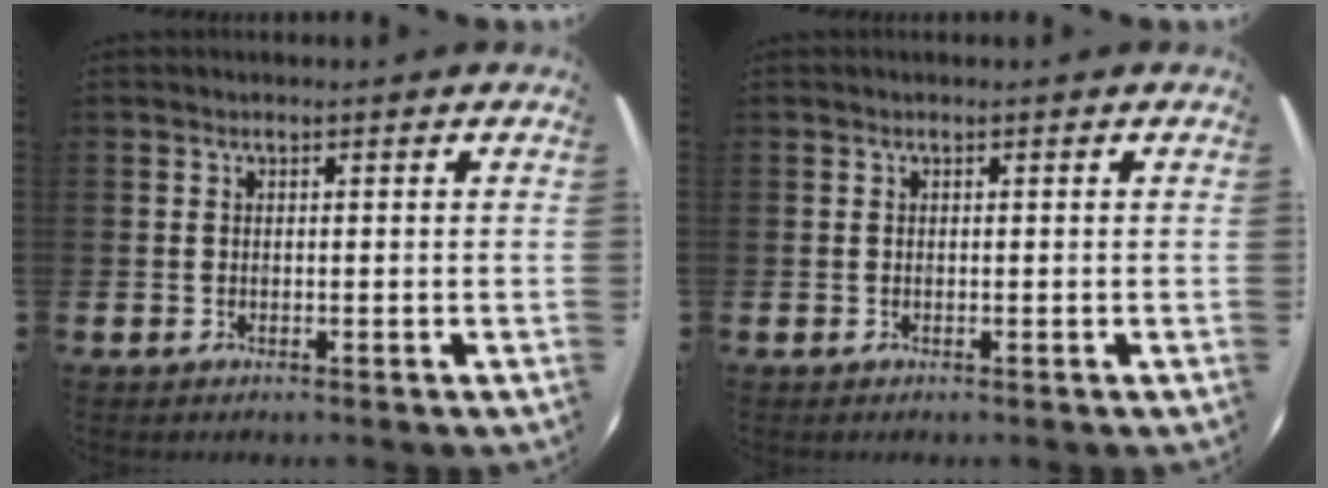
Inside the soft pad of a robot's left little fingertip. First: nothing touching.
{"total": 0.0}